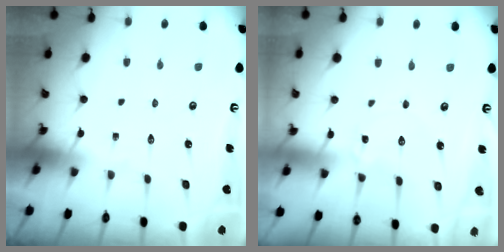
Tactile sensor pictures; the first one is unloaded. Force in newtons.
{"total": 1.6, "press": 1.6, "slide": 0.2}